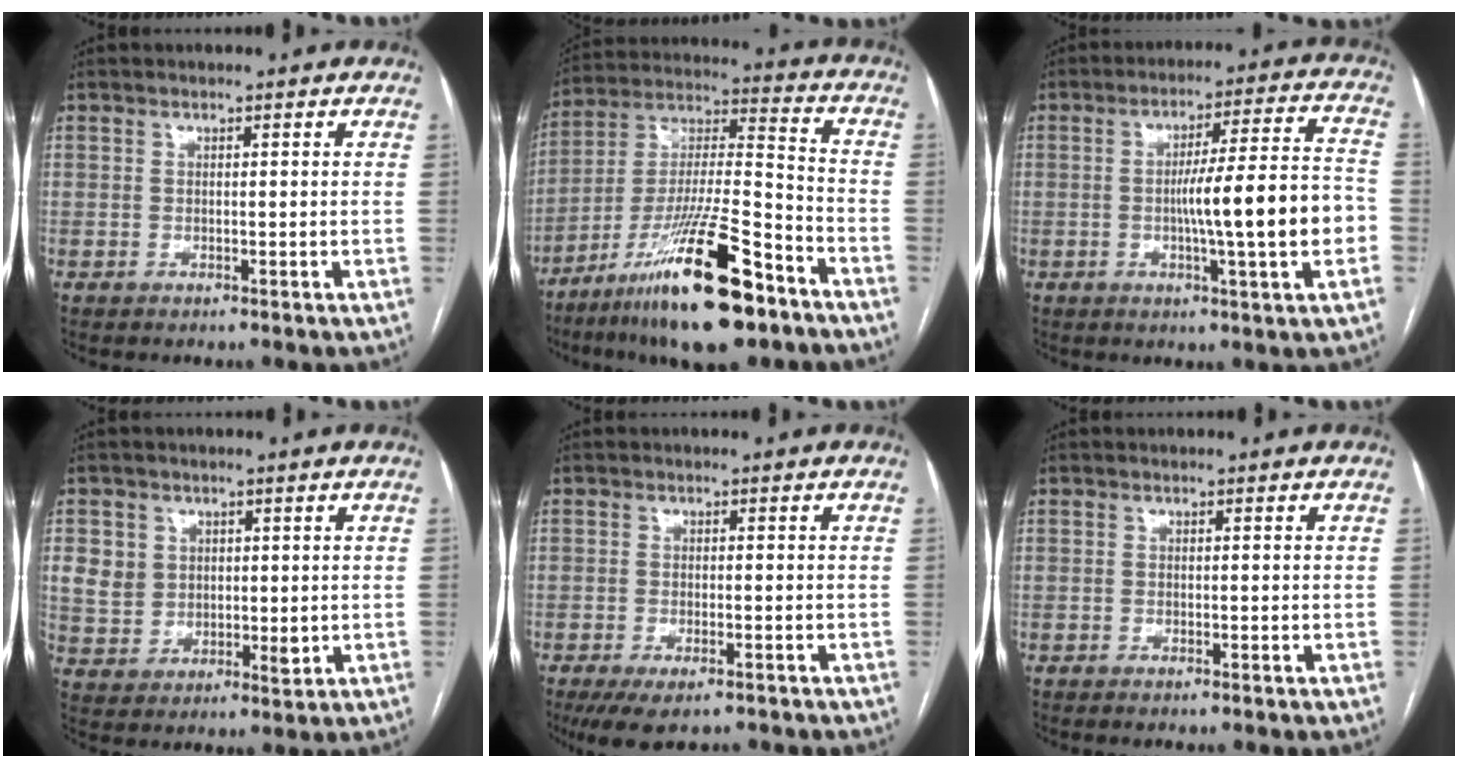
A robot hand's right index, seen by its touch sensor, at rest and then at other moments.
{"total": 20.9, "force": [-13.1, 2.9, 16.0], "torque": [-0.294, -0.022, -0.227]}
{"total": 13.5, "force": [-2.4, 0.1, 13.3], "torque": [-0.206, 0.012, -0.038]}
{"total": 7.5, "force": [2.3, 6.4, 3.0], "torque": [-0.056, 0.007, 0.057]}
{"total": 7.1, "force": [-5.3, 2.2, 4.2], "torque": [-0.064, -0.012, -0.085]}
{"total": 0.6, "force": [-0.5, -0.1, 0.4], "torque": [-0.010, -0.001, -0.008]}